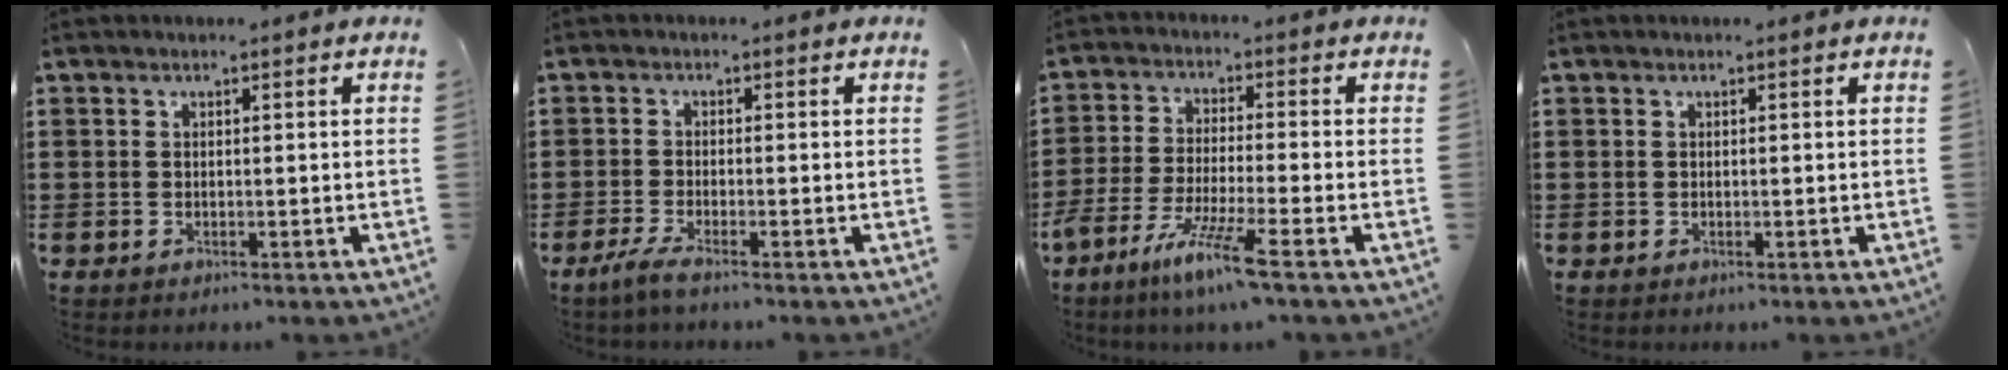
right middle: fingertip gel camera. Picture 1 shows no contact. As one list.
[{"total": 2.4, "force": [-1.5, -0.1, 1.8], "torque": [-0.045, -0.009, -0.033]}, {"total": 7.7, "force": [-5.9, -0.6, 5.0], "torque": [-0.106, -0.019, -0.115]}, {"total": 0.0}]